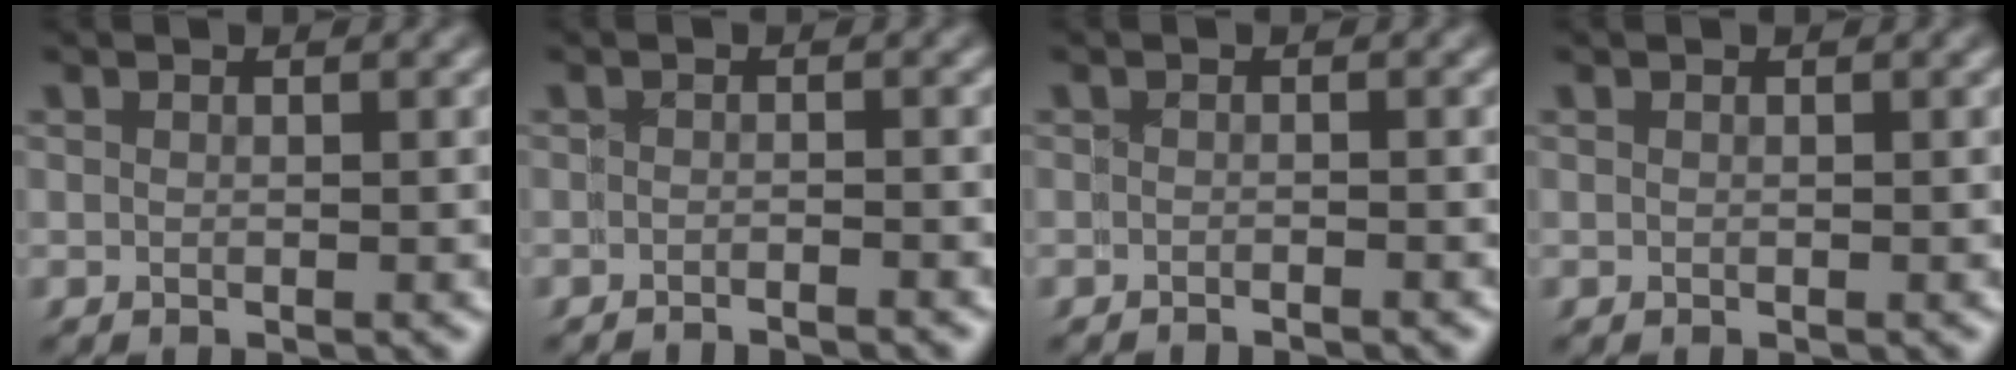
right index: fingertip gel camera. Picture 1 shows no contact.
{"total": 1.9, "force": [-1.8, 0.3, 0.3], "torque": [-0.004, 0.003, -0.037]}
{"total": 1.0, "force": [-0.9, 0.3, 0.2], "torque": [-0.007, 0.002, -0.020]}
{"total": 0.0}